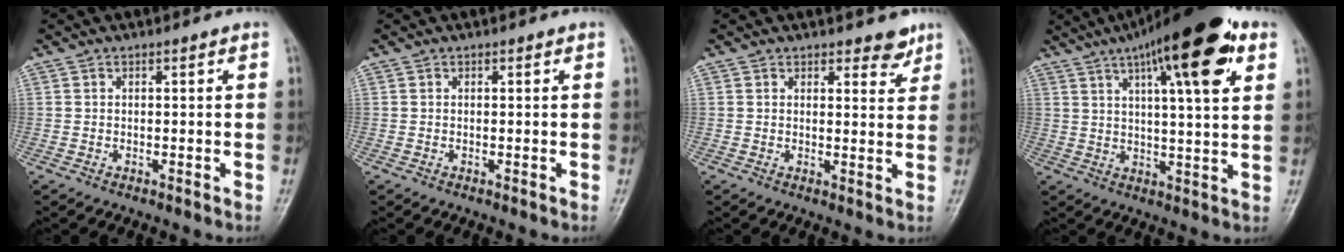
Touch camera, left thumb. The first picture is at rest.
{"total": 0.0}
{"total": 3.6, "force": [2.7, 1.8, 1.5], "torque": [0.007, -0.018, 0.036]}
{"total": 19.9, "force": [9.7, 5.3, 16.5], "torque": [-0.234, -0.007, 0.143]}